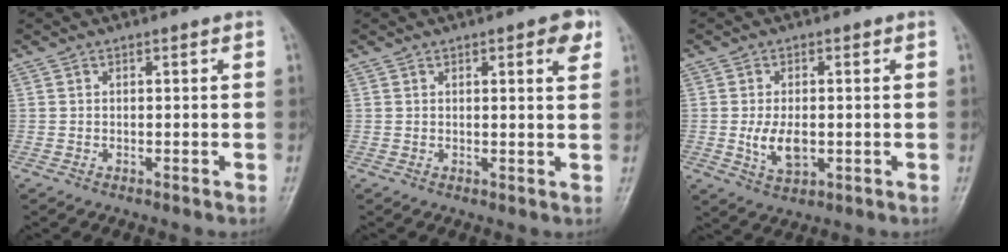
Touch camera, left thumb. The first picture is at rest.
{"total": 4.2, "force": [2.1, 1.3, 3.4], "torque": [-0.034, -0.007, 0.023]}
{"total": 5.9, "force": [-0.6, 3.5, 4.7], "torque": [-0.080, -0.009, -0.006]}